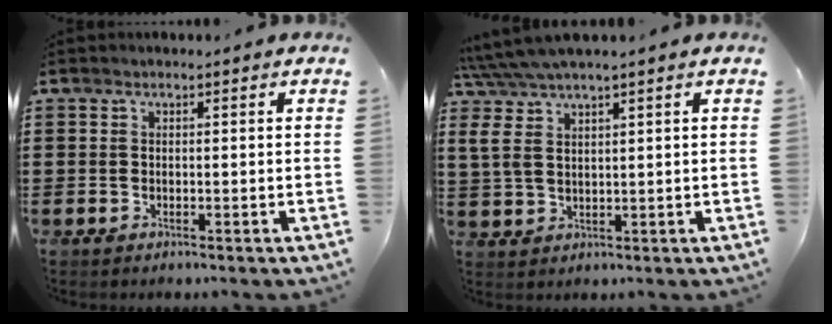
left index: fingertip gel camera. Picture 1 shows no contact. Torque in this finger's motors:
{"motor_torque": [1.00, -1.14, 0.86, 0.21]}